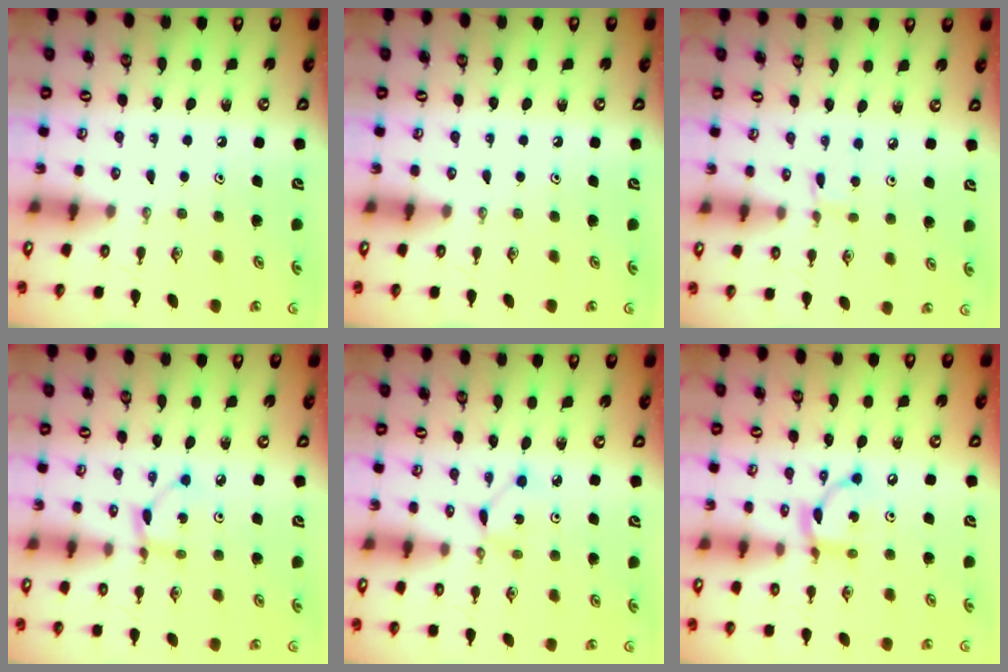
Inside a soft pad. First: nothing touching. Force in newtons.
{"total": 0.0}
{"total": 1.5, "press": 1.5, "slide": 0.2}
{"total": 2.6, "press": 2.6, "slide": 0.2}
{"total": 1.9, "press": 1.9, "slide": 0.2}
{"total": 8.4, "press": 8.4, "slide": 0.2}